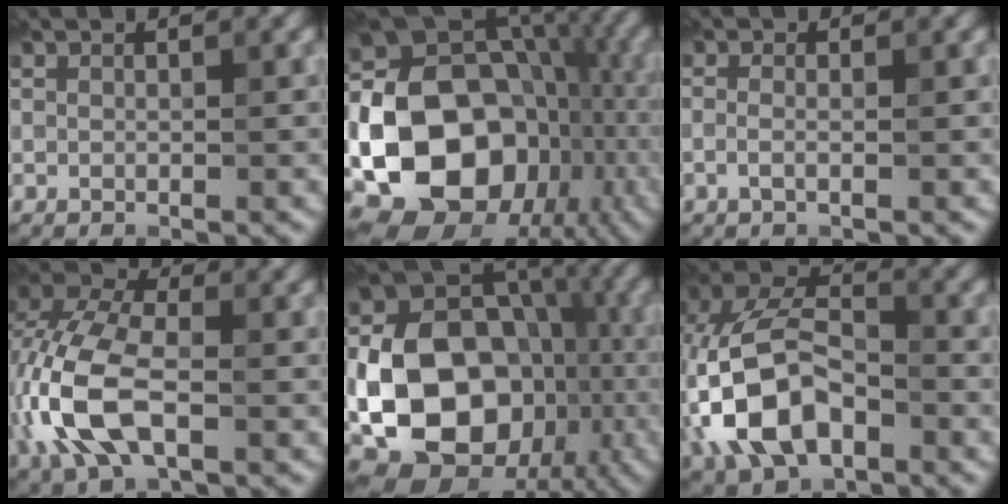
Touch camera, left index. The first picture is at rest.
{"total": 20.3, "force": [-3.6, 16.6, 11.1], "torque": [-0.190, -0.008, -0.074]}
{"total": 1.1, "force": [-0.6, 0.3, 0.9], "torque": [-0.025, 0.003, -0.013]}
{"total": 9.1, "force": [-2.6, 5.0, 7.2], "torque": [-0.177, 0.007, -0.061]}
{"total": 18.0, "force": [-3.6, 14.3, 10.4], "torque": [-0.163, -0.020, -0.066]}
{"total": 10.9, "force": [-3.2, 6.7, 8.0], "torque": [-0.181, 0.003, -0.072]}